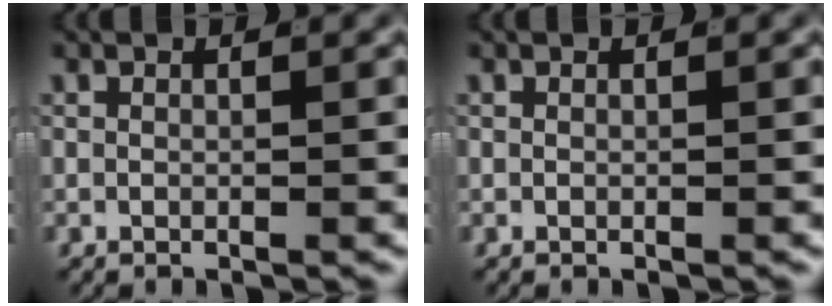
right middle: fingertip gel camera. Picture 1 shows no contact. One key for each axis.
{"total": 0.0}